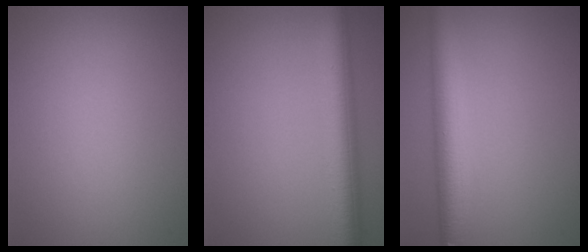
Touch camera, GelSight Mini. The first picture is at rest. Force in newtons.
{"total": 6.0, "press": 6.0, "slide": 0.0}
{"total": 4.9, "press": 4.9, "slide": 0.2}